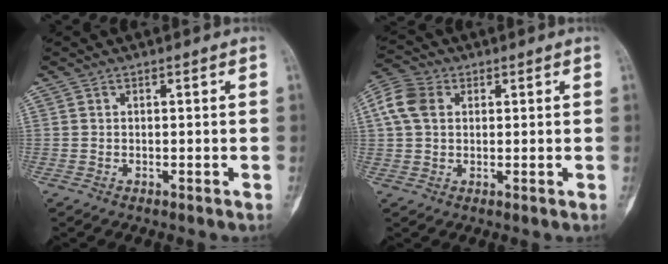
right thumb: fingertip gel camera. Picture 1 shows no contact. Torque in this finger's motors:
{"motor_torque": [-0.41, 0.80, 0.78, 0.13, 0.06]}